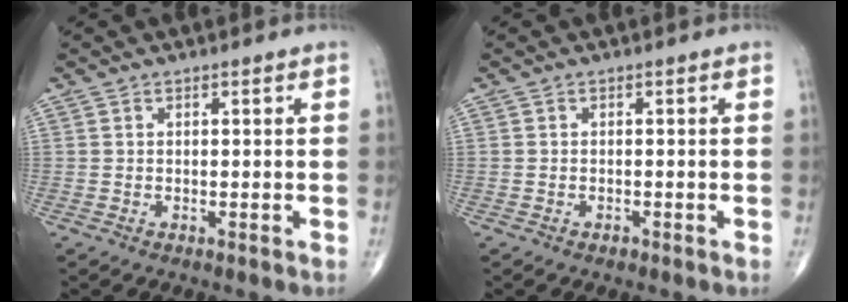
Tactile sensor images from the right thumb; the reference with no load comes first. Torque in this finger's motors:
{"motor_torque": [-0.19, 0.04, -0.14, -0.10, -0.01]}